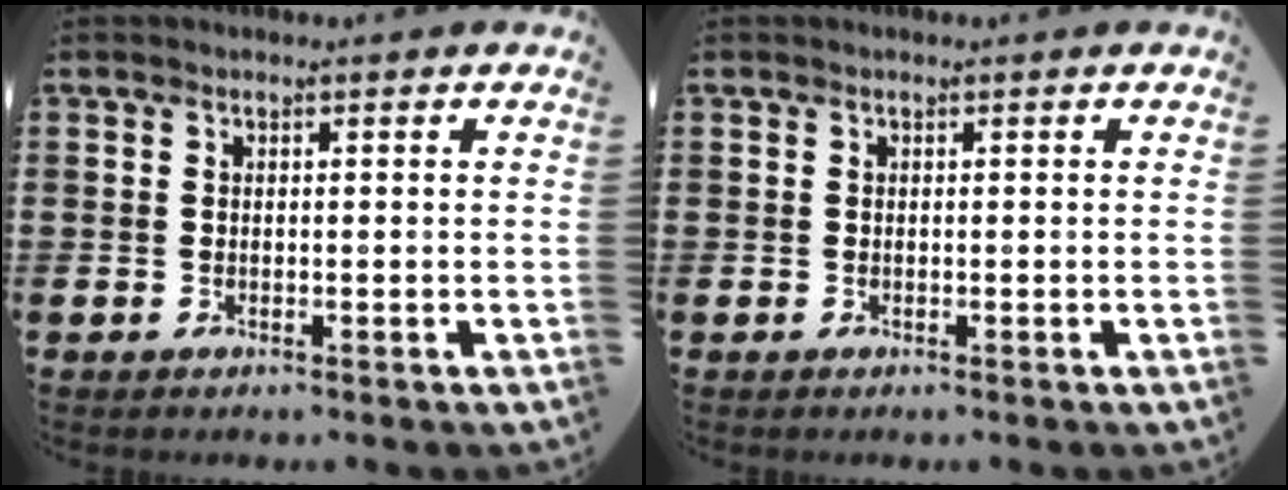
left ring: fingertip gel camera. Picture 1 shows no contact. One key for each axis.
{"total": 0.0}